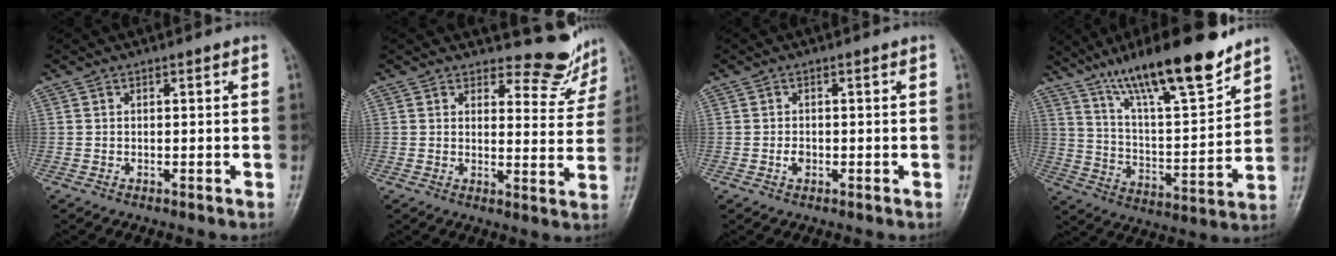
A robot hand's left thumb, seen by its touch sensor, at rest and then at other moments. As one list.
[{"total": 7.7, "force": [7.4, 2.3, 0.4], "torque": [0.022, -0.074, 0.083]}, {"total": 1.4, "force": [-0.3, 1.0, 0.9], "torque": [-0.013, 0.001, -0.006]}, {"total": 20.6, "force": [14.8, 4.4, 13.7], "torque": [-0.200, -0.069, 0.253]}]